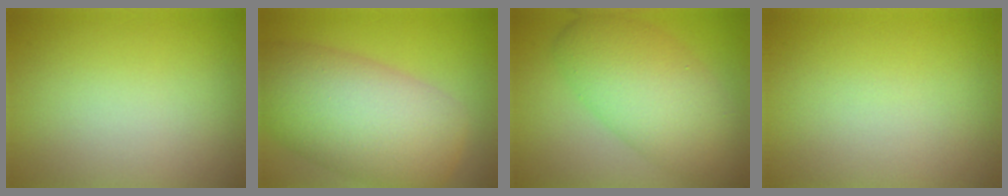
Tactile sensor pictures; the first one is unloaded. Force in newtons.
{"total": 10.9, "press": 10.9, "slide": 0.5}
{"total": 7.8, "press": 7.8, "slide": 0.0}
{"total": 0.0}